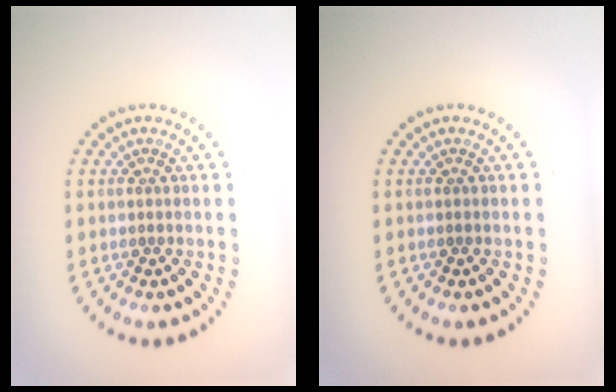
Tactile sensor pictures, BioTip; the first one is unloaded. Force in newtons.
{"total": 0.0}